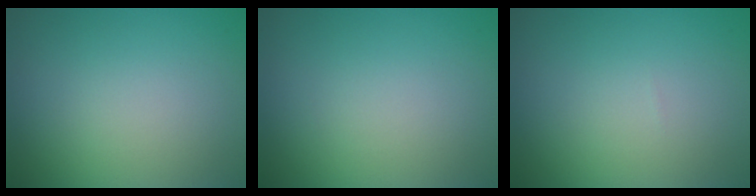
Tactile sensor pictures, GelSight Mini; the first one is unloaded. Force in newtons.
{"total": 0.0}
{"total": 0.0}